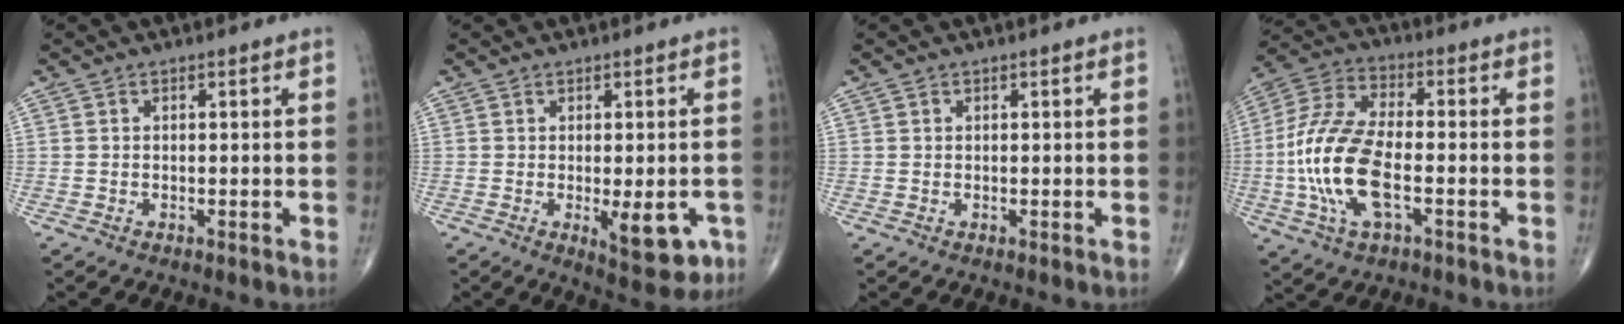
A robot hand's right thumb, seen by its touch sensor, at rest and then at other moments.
{"total": 8.3, "force": [-2.3, 3.3, 7.2], "torque": [-0.074, -0.009, -0.020]}
{"total": 0.0}
{"total": 16.1, "force": [-3.4, 7.2, 14.0], "torque": [-0.306, 0.021, -0.066]}